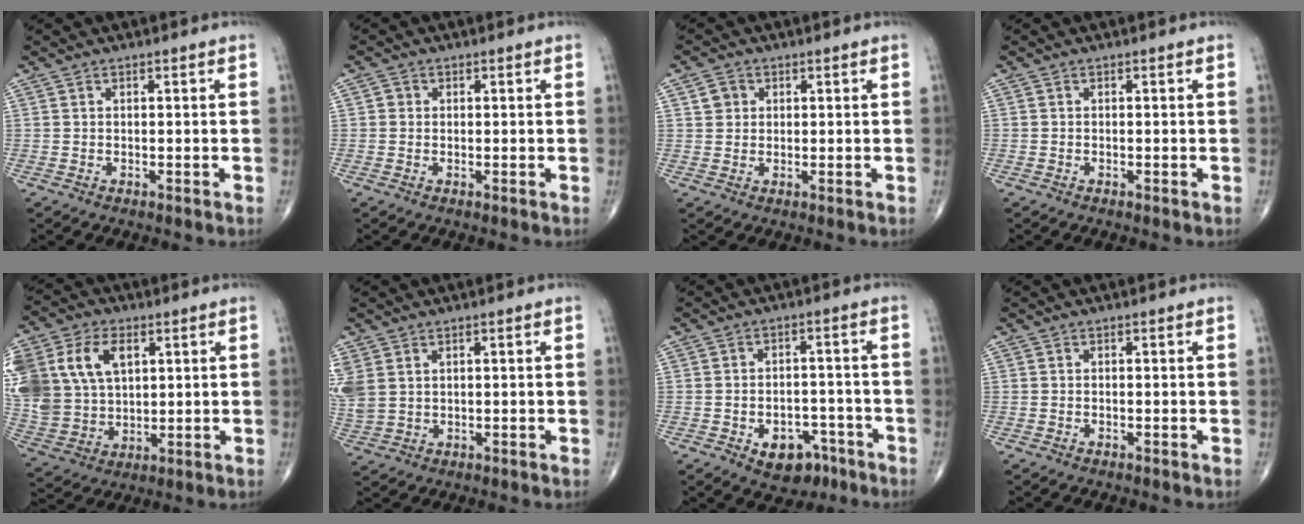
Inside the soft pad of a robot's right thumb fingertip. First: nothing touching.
{"total": 1.2, "force": [0.1, 1.2, 0.3], "torque": [0.000, 0.002, -0.001]}
{"total": 2.8, "force": [0.9, 2.6, 0.9], "torque": [-0.003, -0.002, 0.012]}
{"total": 0.0}
{"total": 23.7, "force": [7.3, 17.0, 14.9], "torque": [-0.355, 0.032, 0.154]}
{"total": 6.9, "force": [2.2, 5.0, 4.2], "torque": [-0.120, 0.002, 0.059]}
{"total": 8.3, "force": [-4.3, 5.6, 4.4], "torque": [-0.037, 0.035, -0.054]}
{"total": 0.0}